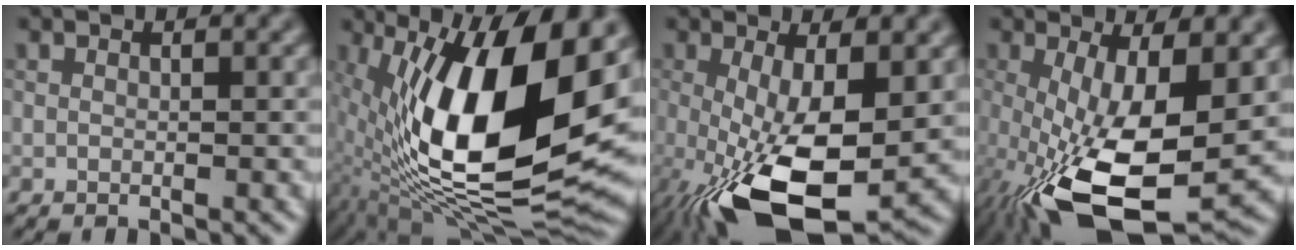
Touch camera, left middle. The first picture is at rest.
{"total": 16.0, "force": [1.0, 6.8, 14.5], "torque": [-0.249, 0.002, 0.020]}
{"total": 13.1, "force": [-4.3, 4.5, 11.5], "torque": [-0.221, -0.028, -0.057]}
{"total": 14.5, "force": [-4.3, 5.1, 12.8], "torque": [-0.248, -0.024, -0.056]}